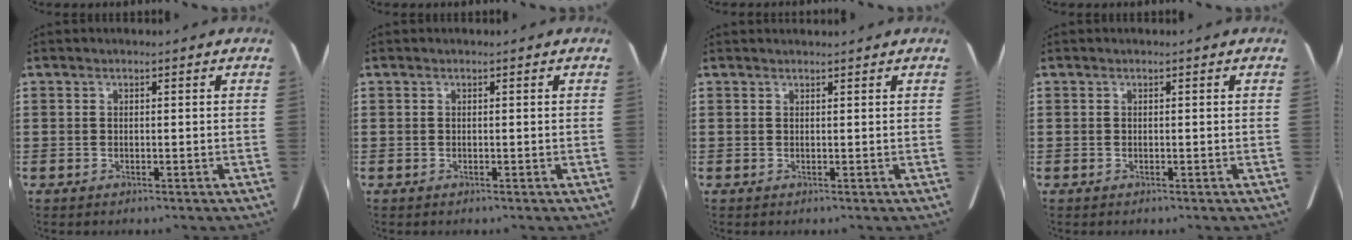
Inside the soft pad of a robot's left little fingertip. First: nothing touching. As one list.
[{"total": 0.0}, {"total": 0.6, "force": [0.5, 0.0, 0.1], "torque": [-0.003, 0.000, 0.011]}, {"total": 0.0}]